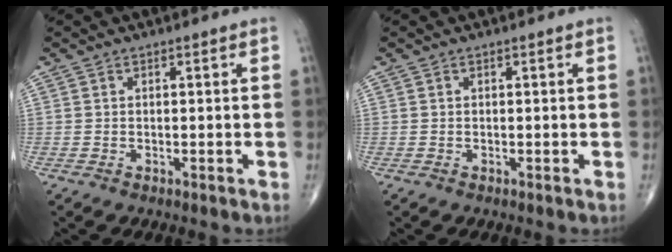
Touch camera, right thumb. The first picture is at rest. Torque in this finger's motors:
{"motor_torque": [0.04, 0.03, -0.09, -0.08, 0.03]}